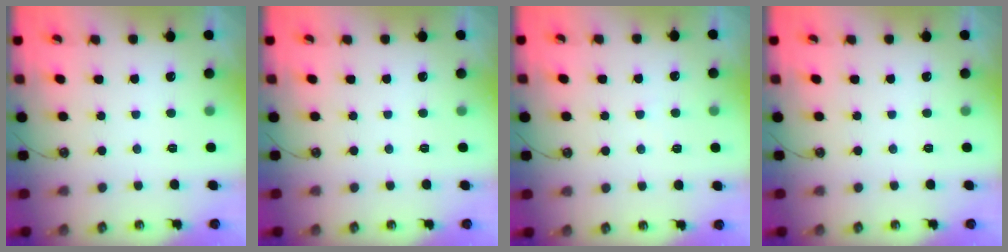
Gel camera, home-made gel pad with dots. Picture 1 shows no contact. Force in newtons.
{"total": 0.0}
{"total": 2.9, "press": 2.9, "slide": 0.2}
{"total": 0.0}